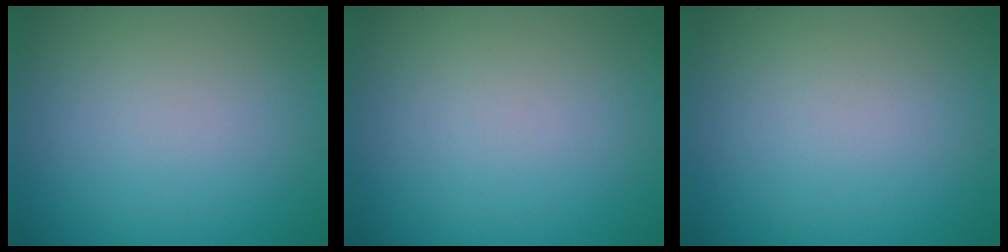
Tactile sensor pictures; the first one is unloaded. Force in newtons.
{"total": 0.0}
{"total": 0.0}